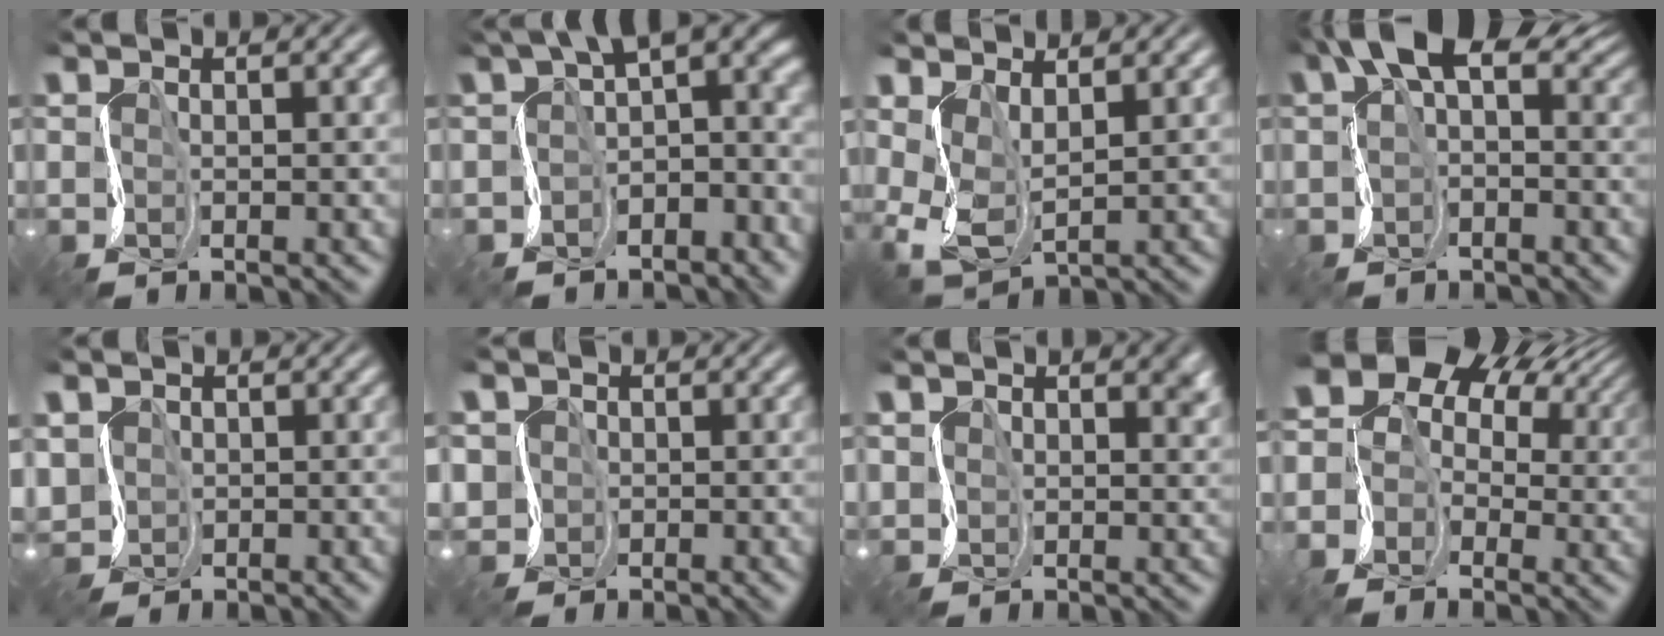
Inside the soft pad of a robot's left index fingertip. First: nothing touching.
{"total": 6.3, "force": [-0.5, 3.4, 5.2], "torque": [-0.062, 0.004, -0.007]}
{"total": 2.8, "force": [0.5, 1.6, 2.2], "torque": [-0.076, -0.006, 0.021]}
{"total": 5.5, "force": [2.2, 2.8, 4.2], "torque": [-0.075, 0.019, 0.034]}
{"total": 1.8, "force": [-0.4, 1.7, -0.5], "torque": [-0.027, -0.004, 0.005]}
{"total": 1.9, "force": [-0.6, 1.5, -0.9], "torque": [-0.007, -0.001, 0.000]}
{"total": 2.1, "force": [1.3, 1.5, 0.6], "torque": [-0.029, -0.005, 0.031]}
{"total": 10.7, "force": [2.3, 8.9, 5.5], "torque": [-0.122, 0.027, 0.029]}